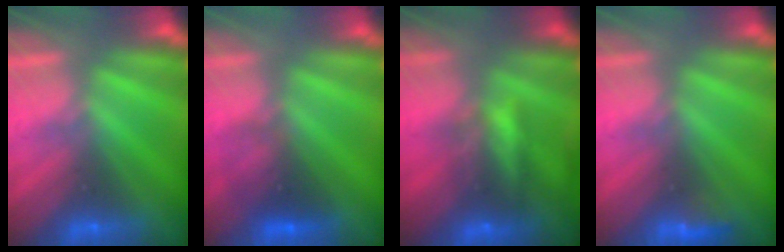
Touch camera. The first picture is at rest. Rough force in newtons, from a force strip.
{"total": 2.9}
{"total": 7.3}
{"total": 2.9}